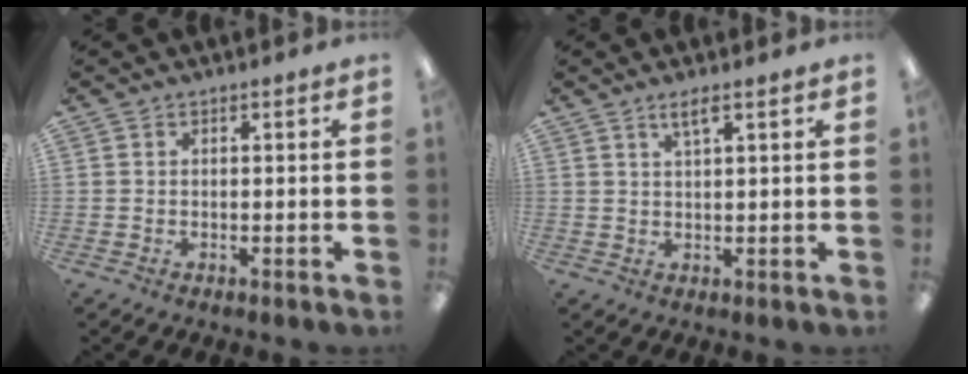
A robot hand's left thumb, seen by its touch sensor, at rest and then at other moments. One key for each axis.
{"total": 3.2, "fx": 2.2, "fy": 0.3, "fz": 2.3, "tx": -0.051, "ty": 0.000, "tz": 0.037}